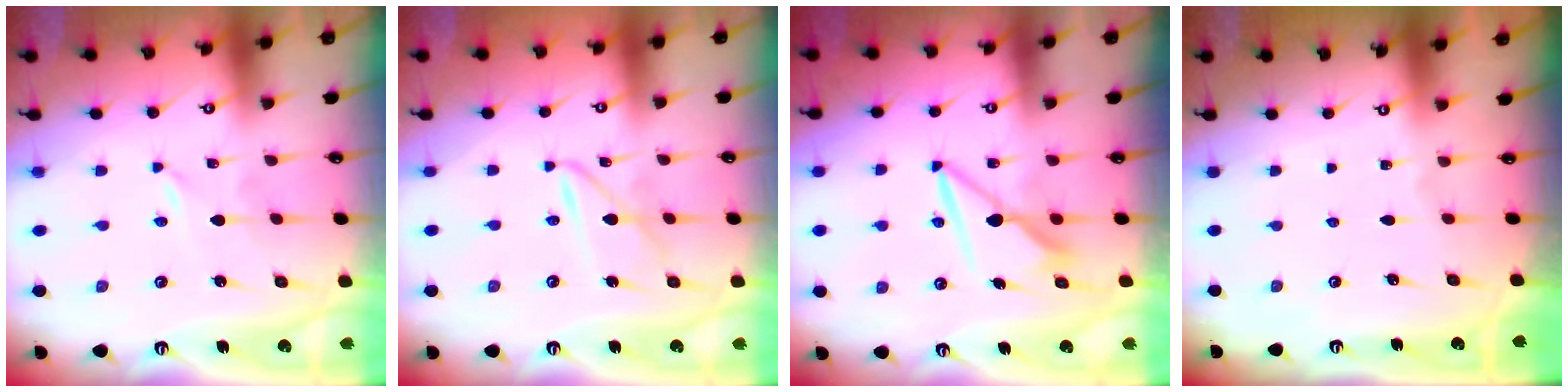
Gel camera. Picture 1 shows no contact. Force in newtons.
{"total": 6.6, "press": 6.6, "slide": 0.6}
{"total": 7.7, "press": 7.7, "slide": 0.3}
{"total": 0.0}